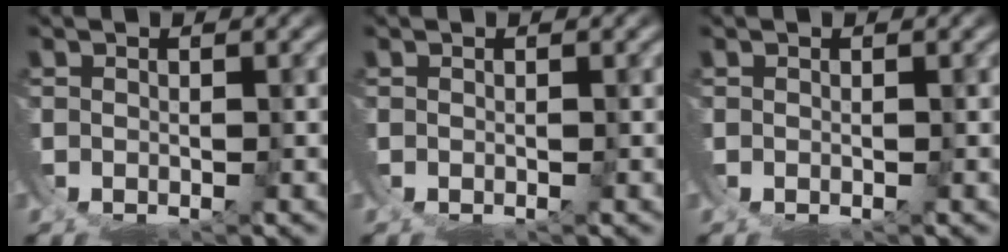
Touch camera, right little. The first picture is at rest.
{"total": 0.0}
{"total": 0.0}